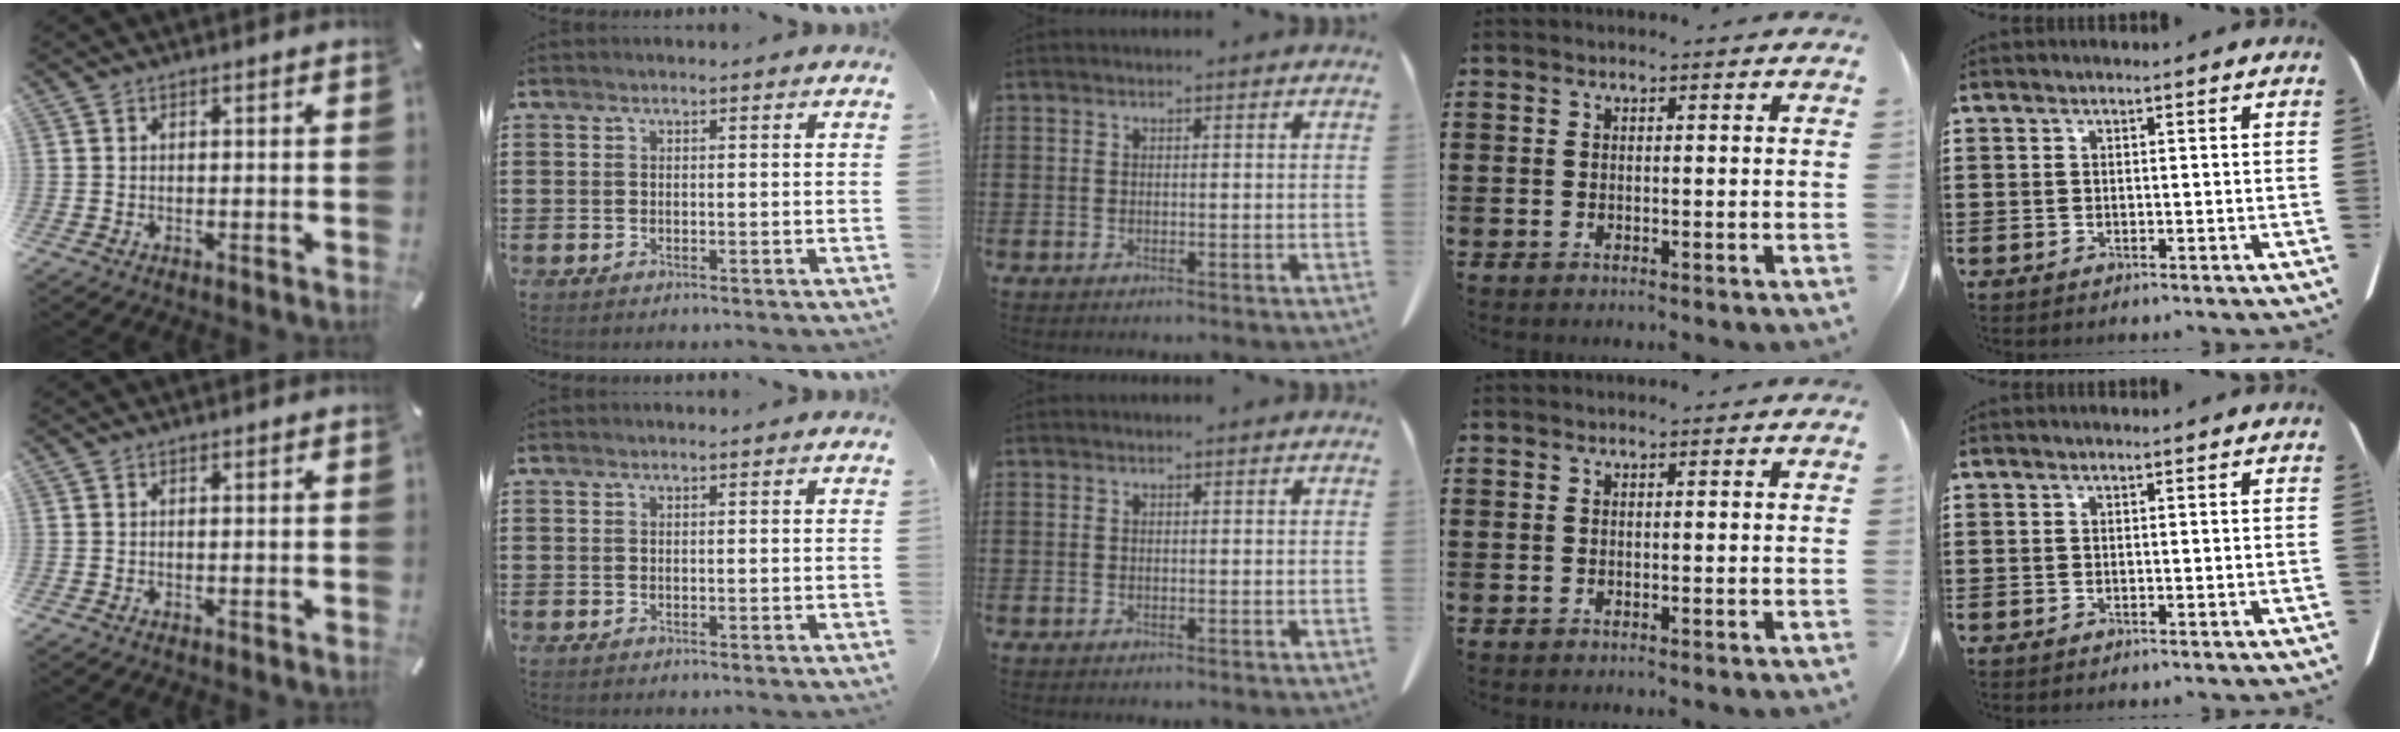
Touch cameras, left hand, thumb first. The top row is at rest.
{}